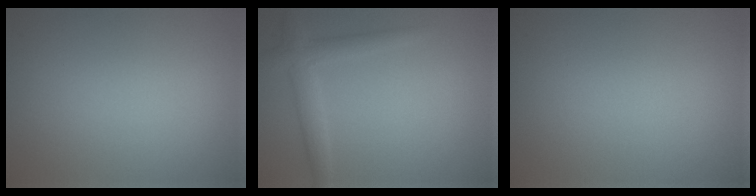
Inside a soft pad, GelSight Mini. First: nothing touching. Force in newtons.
{"total": 2.6, "press": 2.6, "slide": 0.1}
{"total": 0.0}